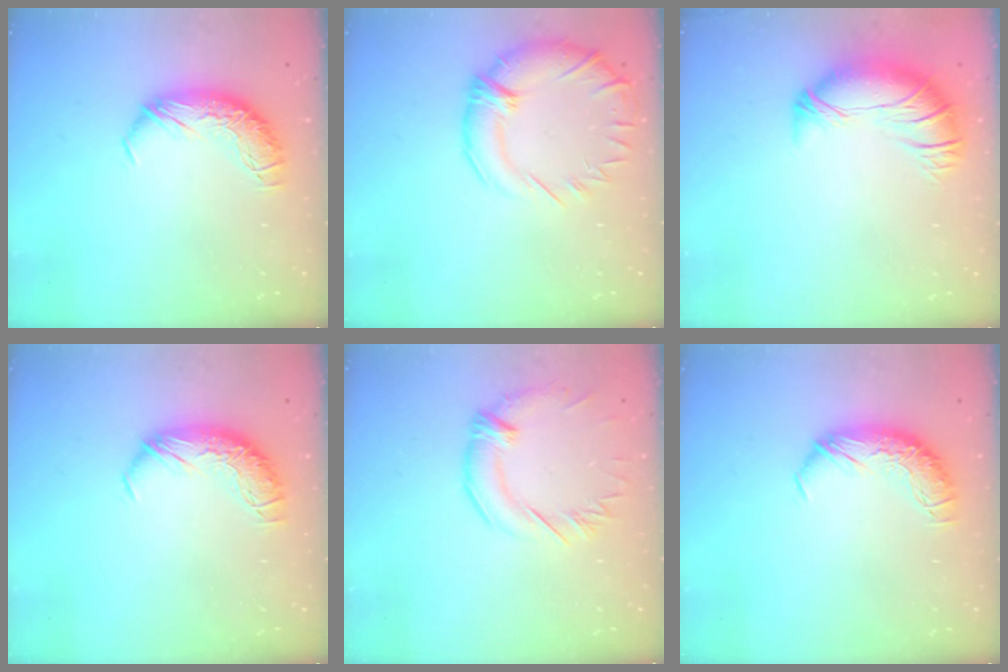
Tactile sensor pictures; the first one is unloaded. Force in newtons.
{"total": 5.2, "press": 3.3, "slide": 4.0}
{"total": 2.8, "press": 0.9, "slide": 2.6}
{"total": 0.0}
{"total": 1.1, "press": 0.1, "slide": 1.1}
{"total": 0.0}